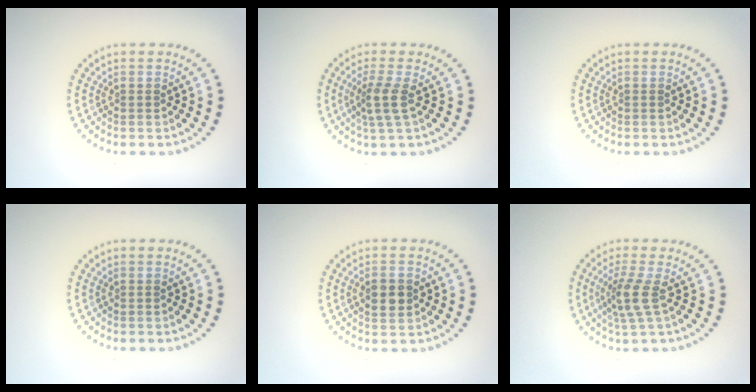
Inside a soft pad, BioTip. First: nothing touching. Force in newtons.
{"total": 2.4, "press": 1.9, "slide": 1.5}
{"total": 0.0}
{"total": 0.0}
{"total": 2.5, "press": 2.5, "slide": 0.1}
{"total": 2.9, "press": 2.2, "slide": 1.8}